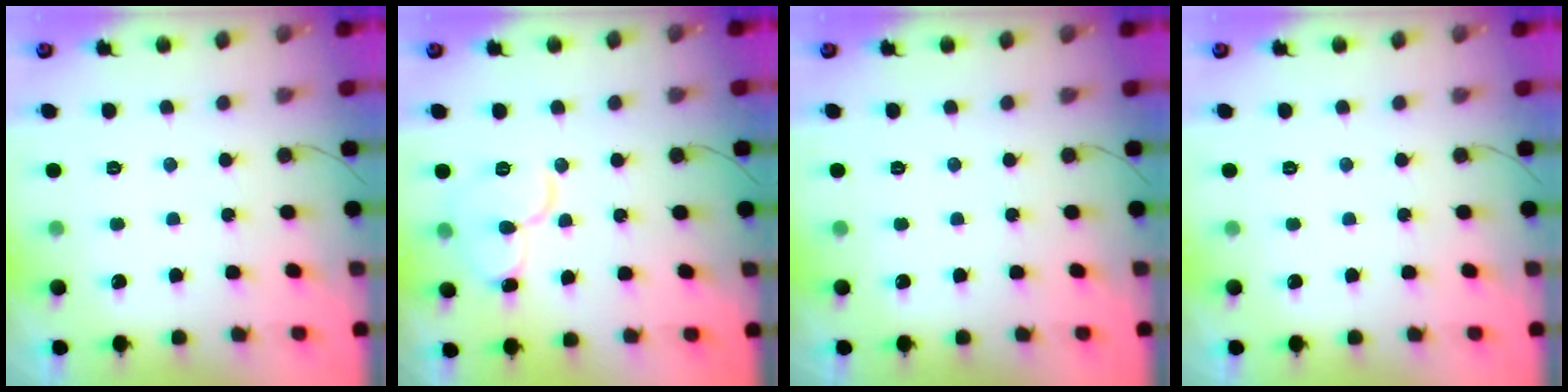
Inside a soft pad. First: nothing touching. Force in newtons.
{"total": 10.3, "press": 10.2, "slide": 1.2}
{"total": 0.0}
{"total": 0.0}